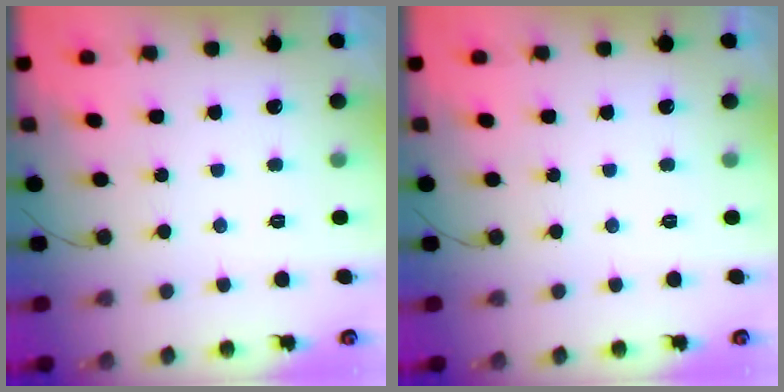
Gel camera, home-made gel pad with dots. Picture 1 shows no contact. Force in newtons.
{"total": 0.0}